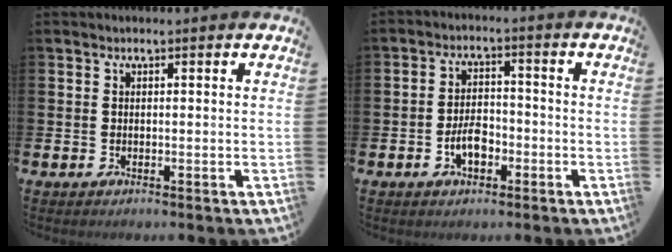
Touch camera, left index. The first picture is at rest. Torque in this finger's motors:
{"motor_torque": [0.86, 0.05, 0.16, 0.13]}